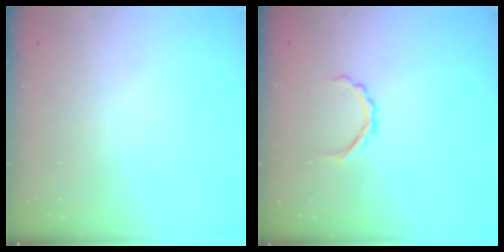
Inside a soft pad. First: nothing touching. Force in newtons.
{"total": 3.1, "press": 2.9, "slide": 1.1}